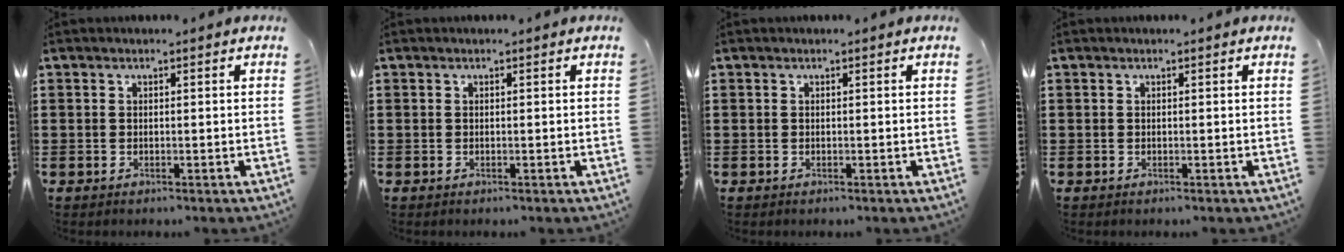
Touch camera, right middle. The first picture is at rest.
{"total": 0.0}
{"total": 0.0}
{"total": 0.0}